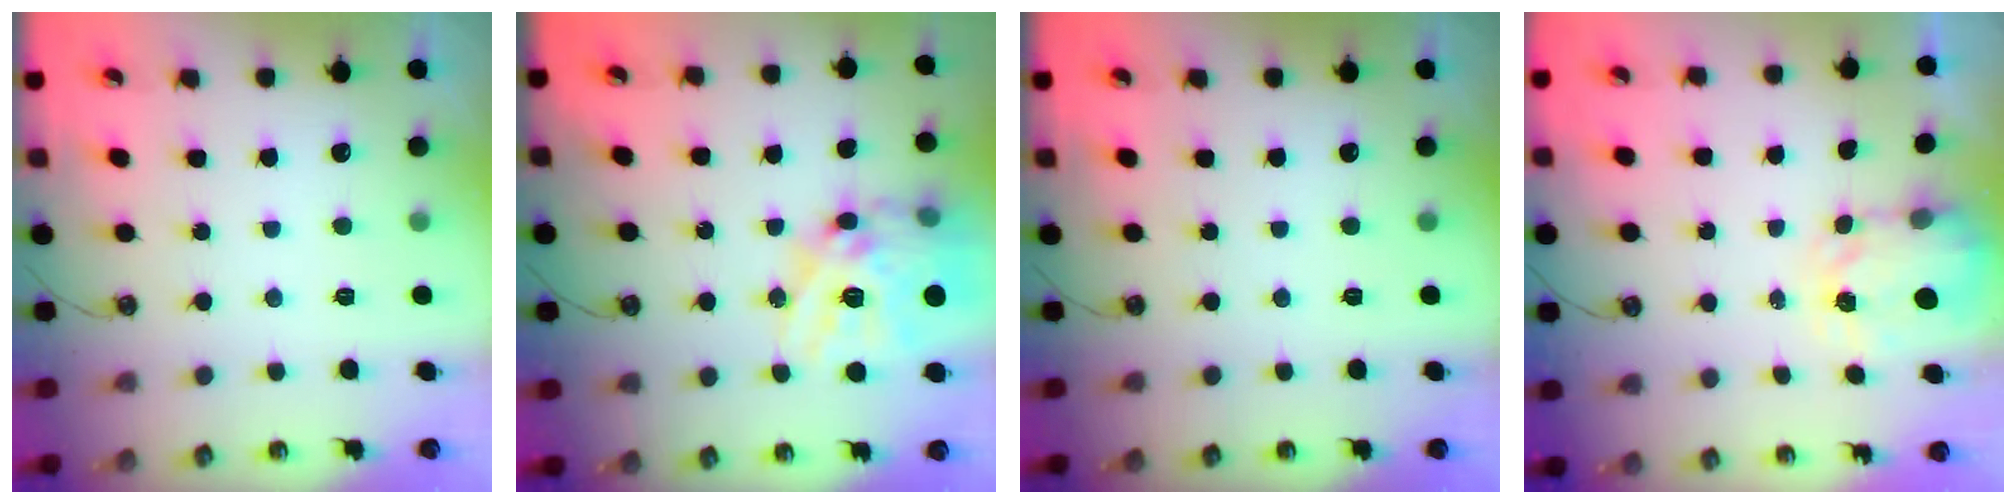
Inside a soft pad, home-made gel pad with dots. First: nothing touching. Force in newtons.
{"total": 20.7, "press": 20.6, "slide": 2.1}
{"total": 0.0}
{"total": 3.3, "press": 3.3, "slide": 0.3}